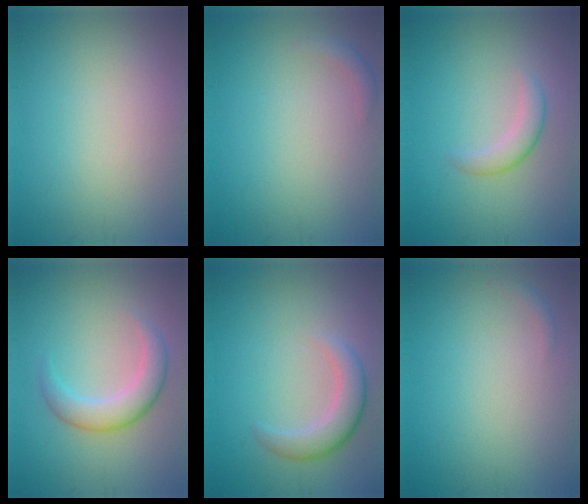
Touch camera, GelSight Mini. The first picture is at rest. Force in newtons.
{"total": 1.0, "press": 1.0, "slide": 0.0}
{"total": 2.1, "press": 2.1, "slide": 0.1}
{"total": 3.6, "press": 3.6, "slide": 0.3}
{"total": 3.3, "press": 3.3, "slide": 0.2}
{"total": 0.6, "press": 0.6, "slide": 0.1}